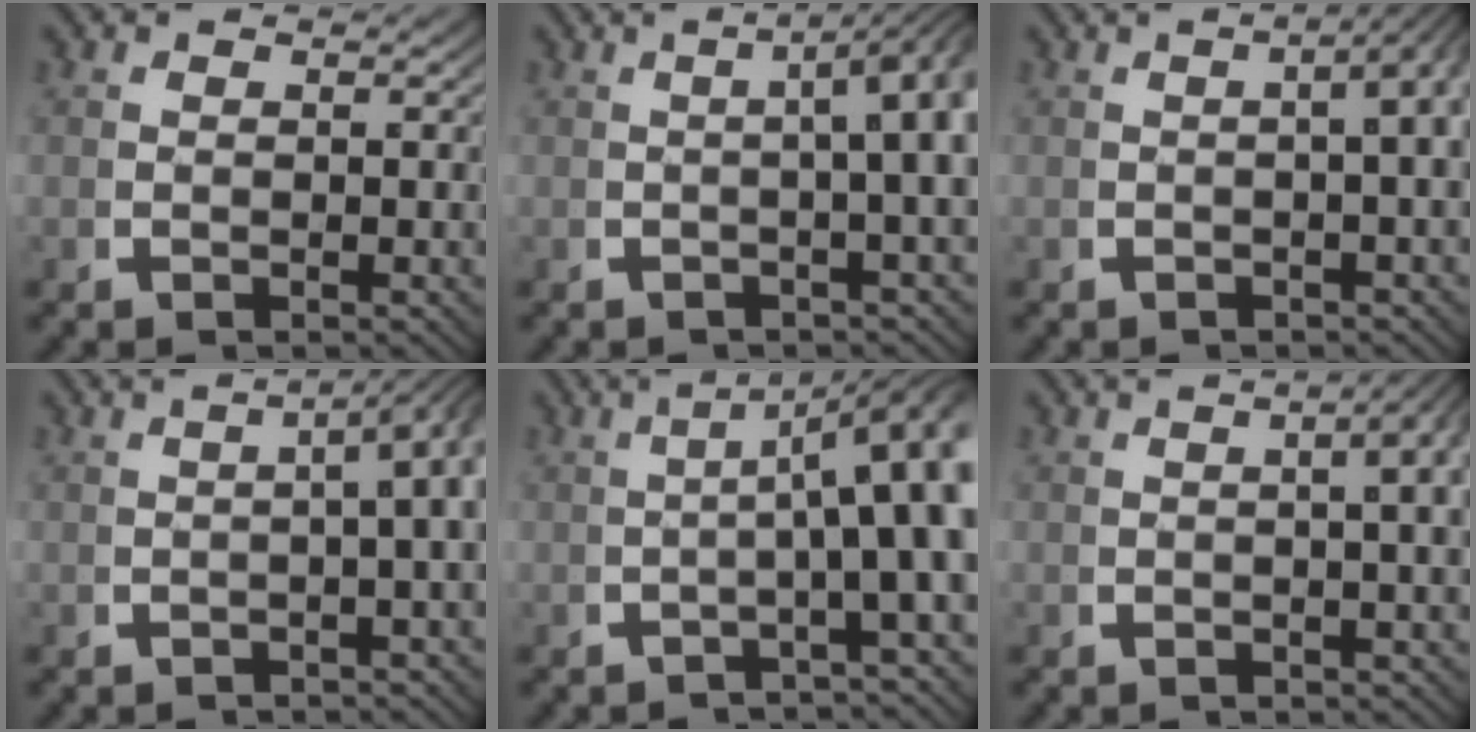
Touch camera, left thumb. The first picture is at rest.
{"total": 8.1, "force": [1.4, 3.3, 7.3], "torque": [-0.079, 0.028, 0.005]}
{"total": 6.9, "force": [1.6, 3.3, 5.9], "torque": [-0.052, 0.033, 0.005]}
{"total": 7.8, "force": [0.6, 3.5, 7.0], "torque": [-0.073, 0.026, -0.001]}
{"total": 10.4, "force": [1.1, 4.9, 9.1], "torque": [-0.113, 0.017, -0.003]}
{"total": 7.3, "force": [2.2, 3.7, 5.9], "torque": [-0.047, 0.040, 0.009]}